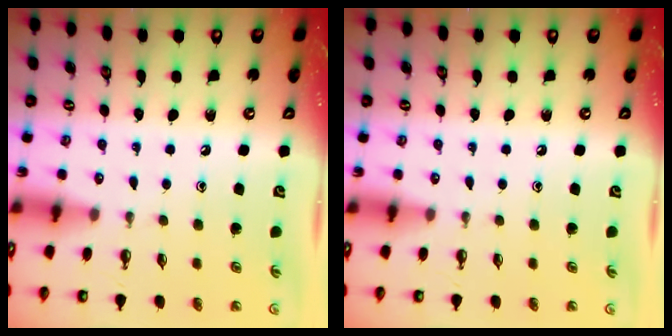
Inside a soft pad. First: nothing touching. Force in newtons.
{"total": 0.0}